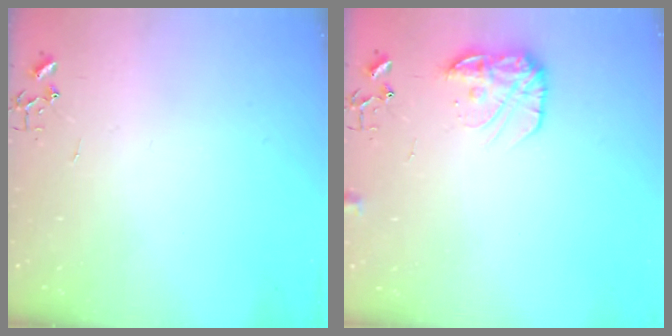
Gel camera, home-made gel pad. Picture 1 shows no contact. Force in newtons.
{"total": 11.9, "press": 11.9, "slide": 0.4}